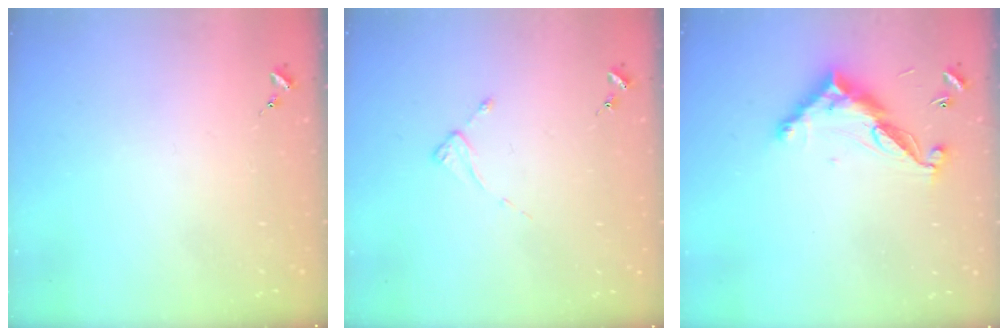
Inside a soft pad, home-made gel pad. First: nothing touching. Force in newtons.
{"total": 2.4, "press": 2.4, "slide": 0.3}
{"total": 12.8, "press": 12.8, "slide": 0.4}